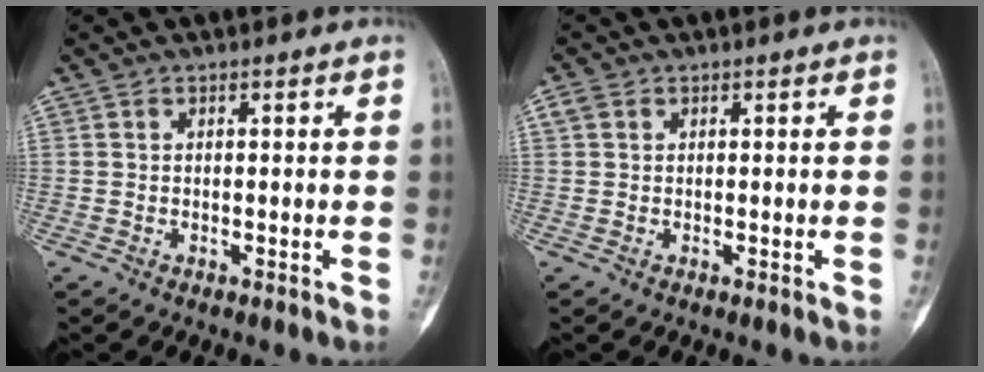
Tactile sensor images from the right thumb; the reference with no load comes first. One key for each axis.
{"total": 1.5, "fx": 0.7, "fy": 1.3, "fz": 0.1, "tx": -0.002, "ty": 0.002, "tz": 0.009}